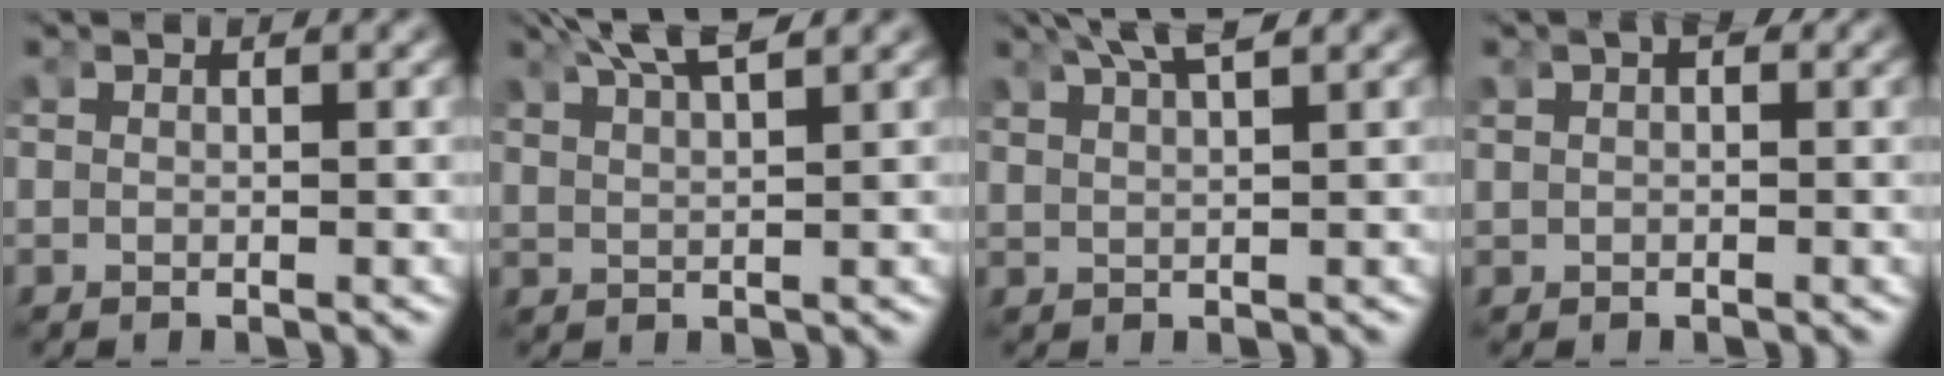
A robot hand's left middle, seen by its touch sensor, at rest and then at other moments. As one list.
[{"total": 5.1, "force": [4.1, 1.3, 2.6], "torque": [-0.057, 0.008, 0.072]}, {"total": 4.6, "force": [3.6, 1.2, 2.6], "torque": [-0.049, 0.010, 0.062]}, {"total": 1.5, "force": [0.5, 1.1, 1.0], "torque": [-0.017, 0.001, 0.007]}]